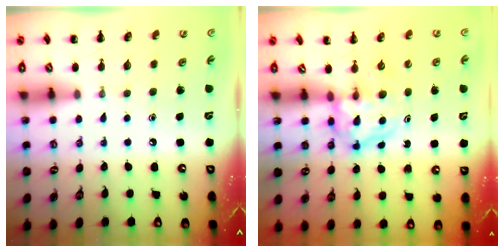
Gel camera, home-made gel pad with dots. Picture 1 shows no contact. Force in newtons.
{"total": 3.8, "press": 3.7, "slide": 0.5}